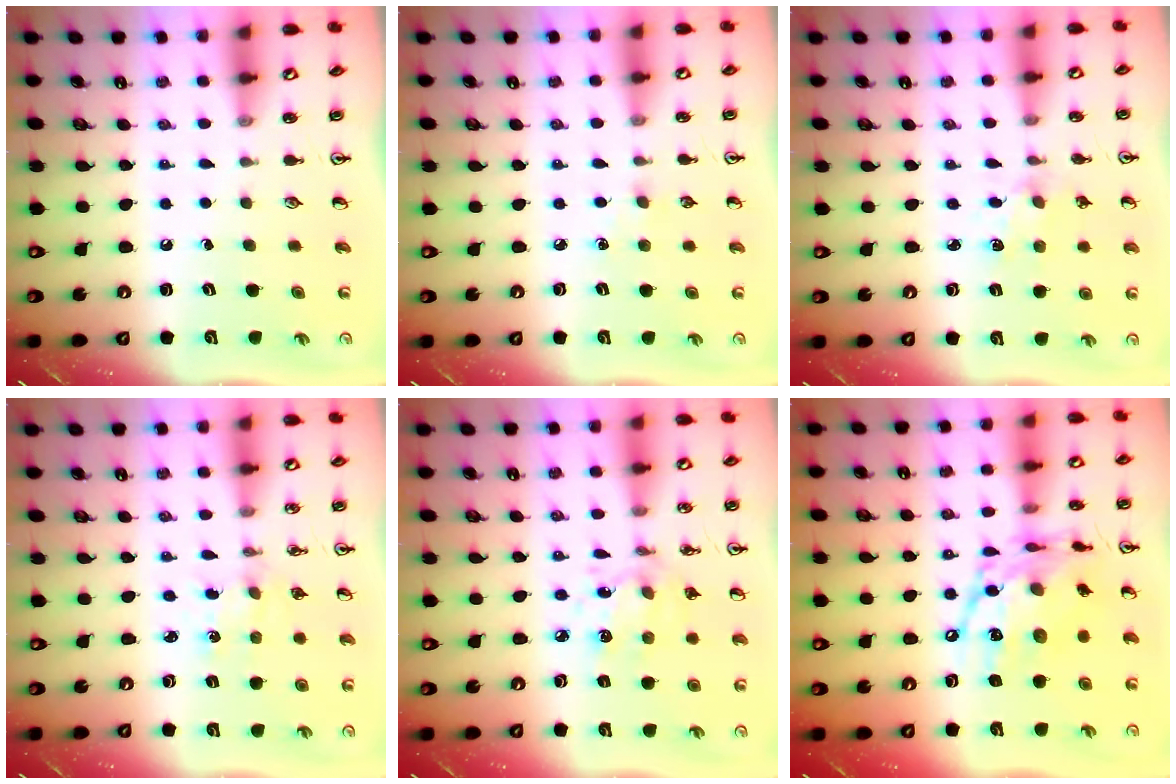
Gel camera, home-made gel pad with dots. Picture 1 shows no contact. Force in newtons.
{"total": 2.9, "press": 2.9, "slide": 0.5}
{"total": 1.7, "press": 1.7, "slide": 0.1}
{"total": 0.5, "press": 0.5, "slide": 0.1}
{"total": 6.8, "press": 6.8, "slide": 0.5}
{"total": 16.0, "press": 15.9, "slide": 0.9}